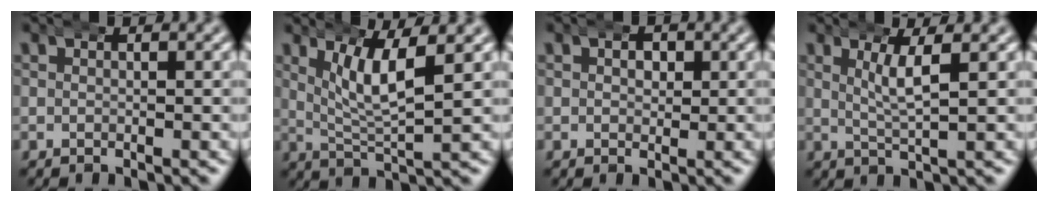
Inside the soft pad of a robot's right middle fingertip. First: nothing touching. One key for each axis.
{"total": 5.0, "fx": 2.2, "fy": 1.2, "fz": 4.4, "tx": -0.074, "ty": -0.004, "tz": 0.043}
{"total": 1.4, "fx": 0.4, "fy": 1.1, "fz": 0.8, "tx": -0.013, "ty": -0.008, "tz": 0.008}
{"total": 2.8, "fx": 1.3, "fy": -0.2, "fz": 2.5, "tx": -0.050, "ty": 0.000, "tz": 0.026}